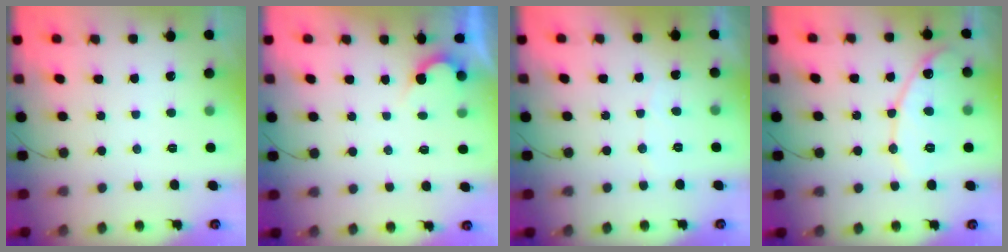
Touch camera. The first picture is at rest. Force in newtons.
{"total": 2.3, "press": 2.3, "slide": 0.1}
{"total": 3.4, "press": 3.4, "slide": 0.2}
{"total": 11.6, "press": 11.6, "slide": 1.0}